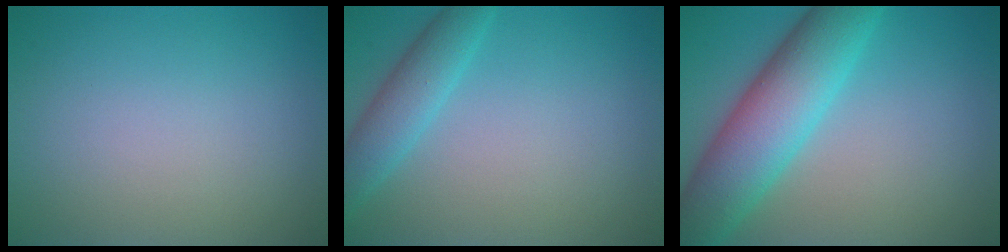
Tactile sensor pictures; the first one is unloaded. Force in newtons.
{"total": 3.2, "press": 3.2, "slide": 0.1}
{"total": 8.5, "press": 8.5, "slide": 0.1}